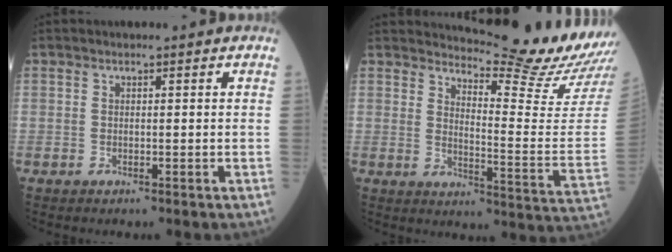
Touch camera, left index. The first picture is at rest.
{"total": 17.1, "force": [16.5, -1.9, 4.1], "torque": [-0.074, -0.133, 0.203]}